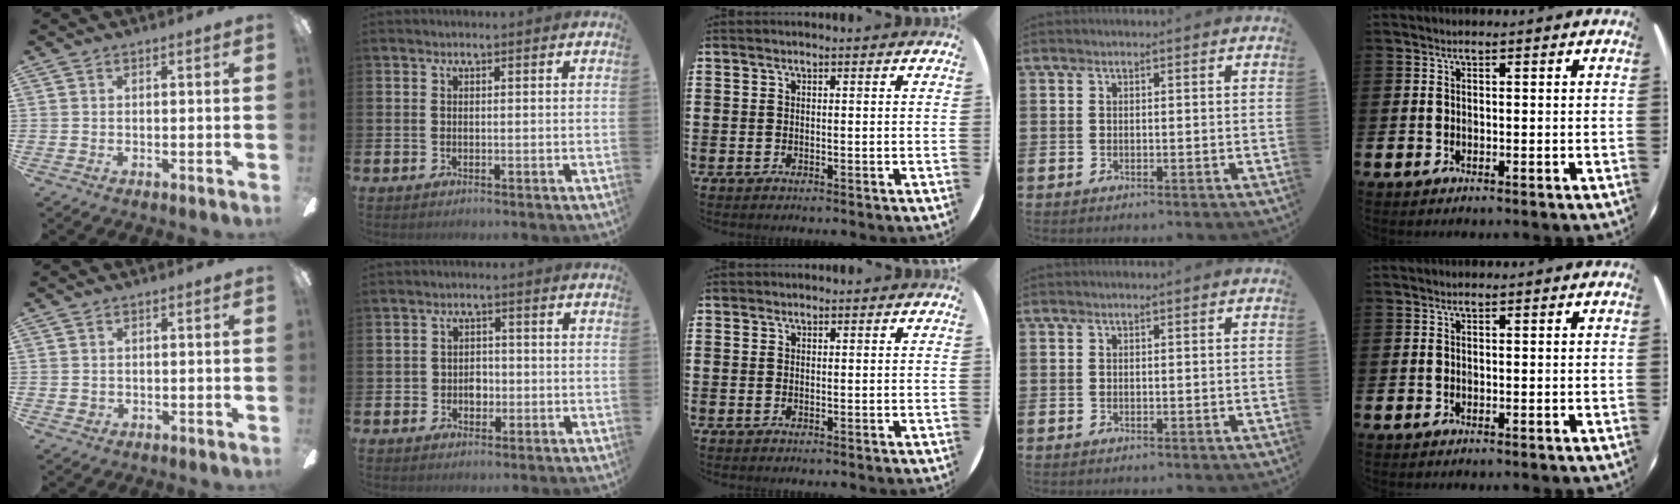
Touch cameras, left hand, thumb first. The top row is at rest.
{"thumb": {"total": 1.1, "force": [0.1, 1.1, 0.1], "torque": [-0.004, 0.005, -0.001]}, "index": {"total": 2.4, "force": [-0.5, 2.2, 0.9], "torque": [-0.012, 0.002, -0.017]}, "middle": {"total": 0.5, "force": [0.5, 0.2, 0.0], "torque": [0.000, 0.002, 0.009]}}